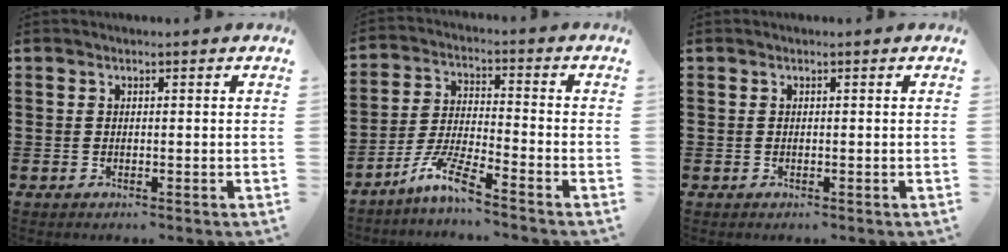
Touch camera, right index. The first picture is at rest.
{"total": 7.0, "force": [-5.7, 0.1, 4.0], "torque": [-0.100, -0.012, -0.115]}
{"total": 0.0}